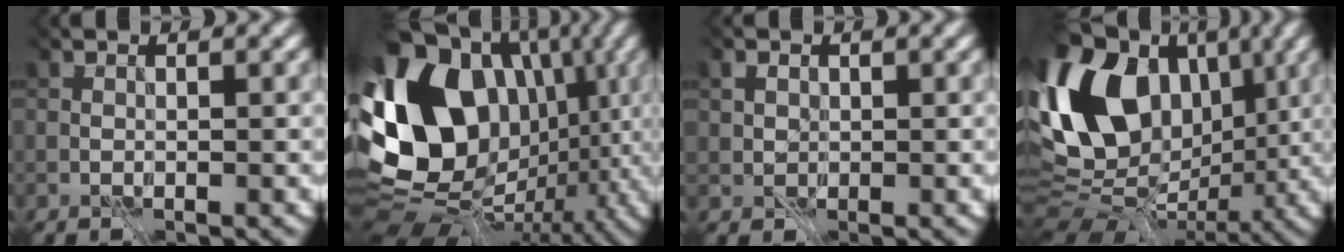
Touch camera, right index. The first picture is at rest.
{"total": 15.0, "force": [0.7, 11.4, 9.7], "torque": [-0.192, 0.012, 0.038]}
{"total": 0.7, "force": [-0.3, 0.6, 0.0], "torque": [-0.021, -0.011, 0.014]}
{"total": 14.9, "force": [1.8, 10.3, 10.7], "torque": [-0.204, 0.028, 0.042]}